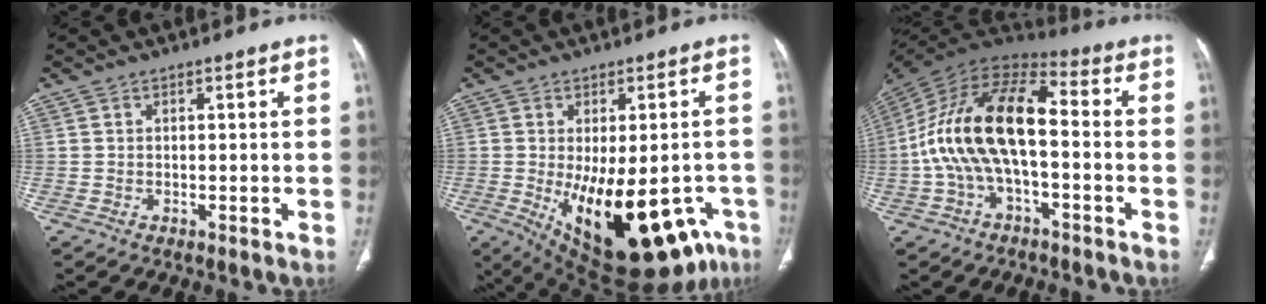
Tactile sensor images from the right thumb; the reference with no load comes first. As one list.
[{"total": 23.8, "force": [-8.8, 11.1, 19.1], "torque": [-0.219, -0.013, -0.098]}, {"total": 18.0, "force": [-1.9, 8.7, 15.7], "torque": [-0.302, 0.049, -0.042]}]